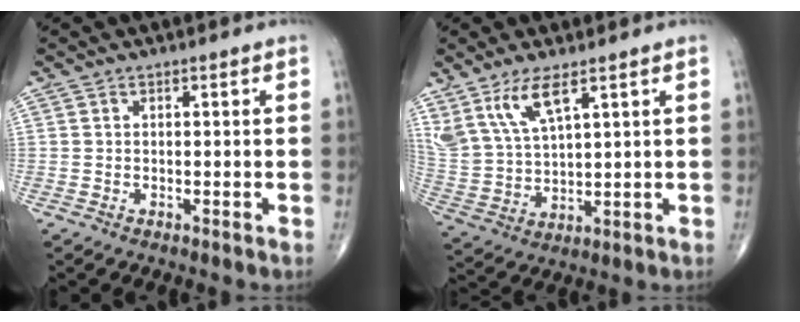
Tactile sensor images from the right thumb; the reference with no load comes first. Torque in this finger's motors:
{"motor_torque": [-0.15, 0.40, 0.93, 0.86, 0.05]}